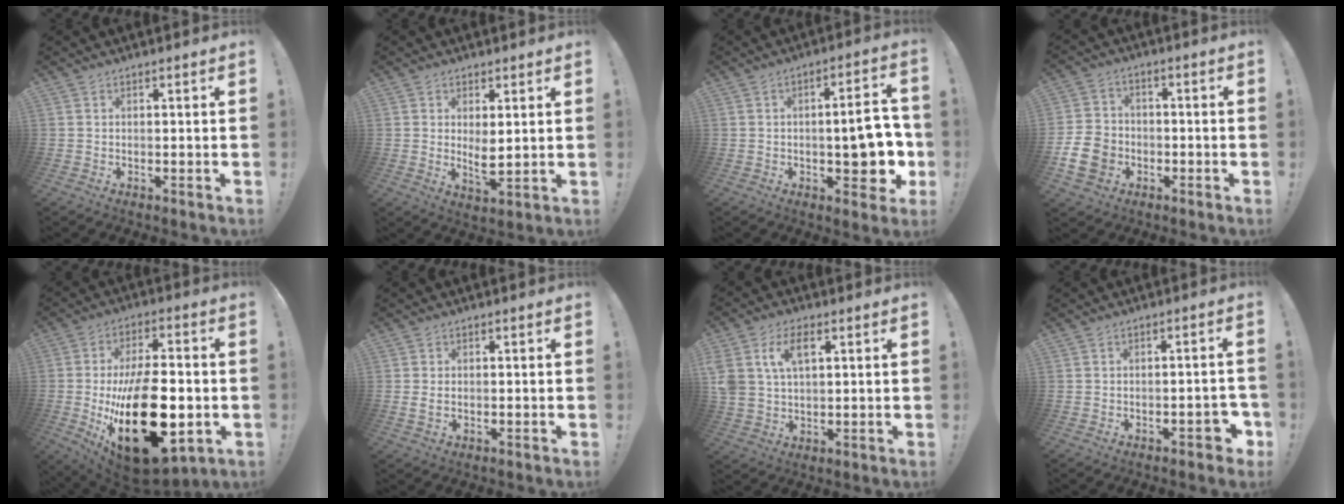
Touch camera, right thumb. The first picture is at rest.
{"total": 5.1, "force": [1.7, 2.4, 4.1], "torque": [-0.047, -0.017, 0.031]}
{"total": 11.8, "force": [-1.8, 4.7, 10.7], "torque": [-0.125, 0.004, -0.030]}
{"total": 12.3, "force": [-4.3, 9.9, 5.9], "torque": [-0.105, 0.034, -0.076]}
{"total": 30.5, "force": [-5.3, 15.7, 25.6], "torque": [-0.437, 0.014, -0.066]}
{"total": 2.0, "force": [0.4, 1.3, 1.4], "torque": [-0.020, 0.000, 0.007]}
{"total": 9.5, "force": [3.7, 6.0, 6.3], "torque": [-0.130, 0.003, 0.070]}
{"total": 5.1, "force": [-2.8, 2.2, 3.6], "torque": [-0.038, 0.014, -0.045]}